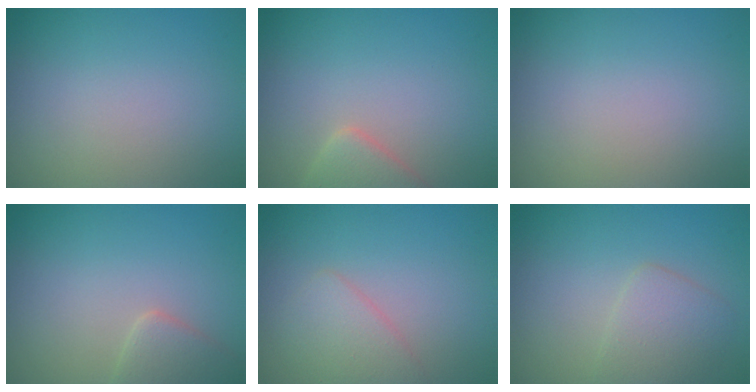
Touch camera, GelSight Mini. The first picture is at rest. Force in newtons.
{"total": 2.8, "press": 2.7, "slide": 0.1}
{"total": 0.0}
{"total": 2.4, "press": 2.4, "slide": 0.1}
{"total": 2.1, "press": 2.1, "slide": 0.1}
{"total": 2.5, "press": 2.5, "slide": 0.2}